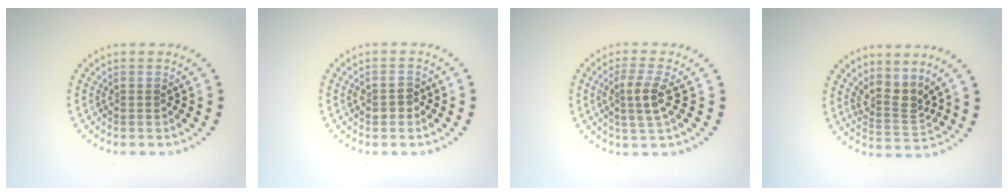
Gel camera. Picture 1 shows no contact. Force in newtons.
{"total": 1.4, "press": 1.4, "slide": 0.2}
{"total": 2.6, "press": 2.3, "slide": 1.3}
{"total": 2.8, "press": 2.0, "slide": 2.0}